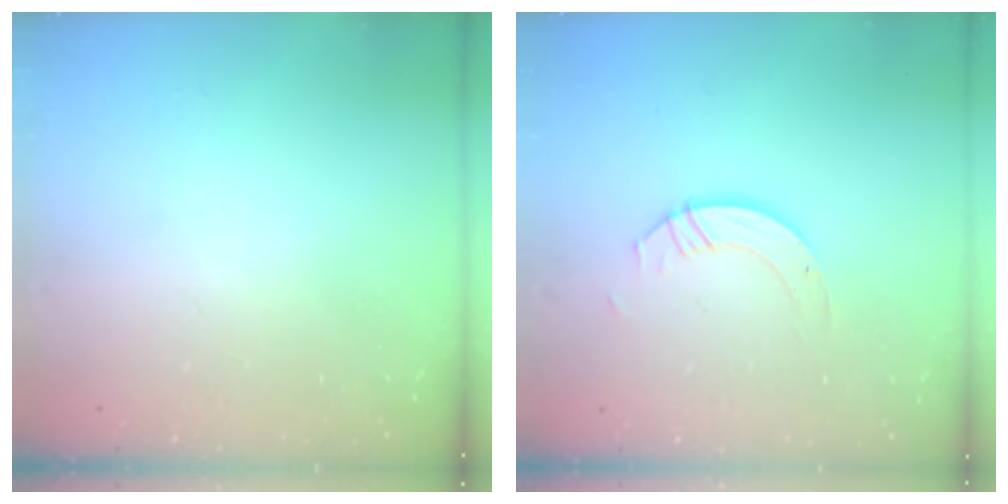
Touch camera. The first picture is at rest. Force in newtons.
{"total": 4.4, "press": 4.4, "slide": 0.0}